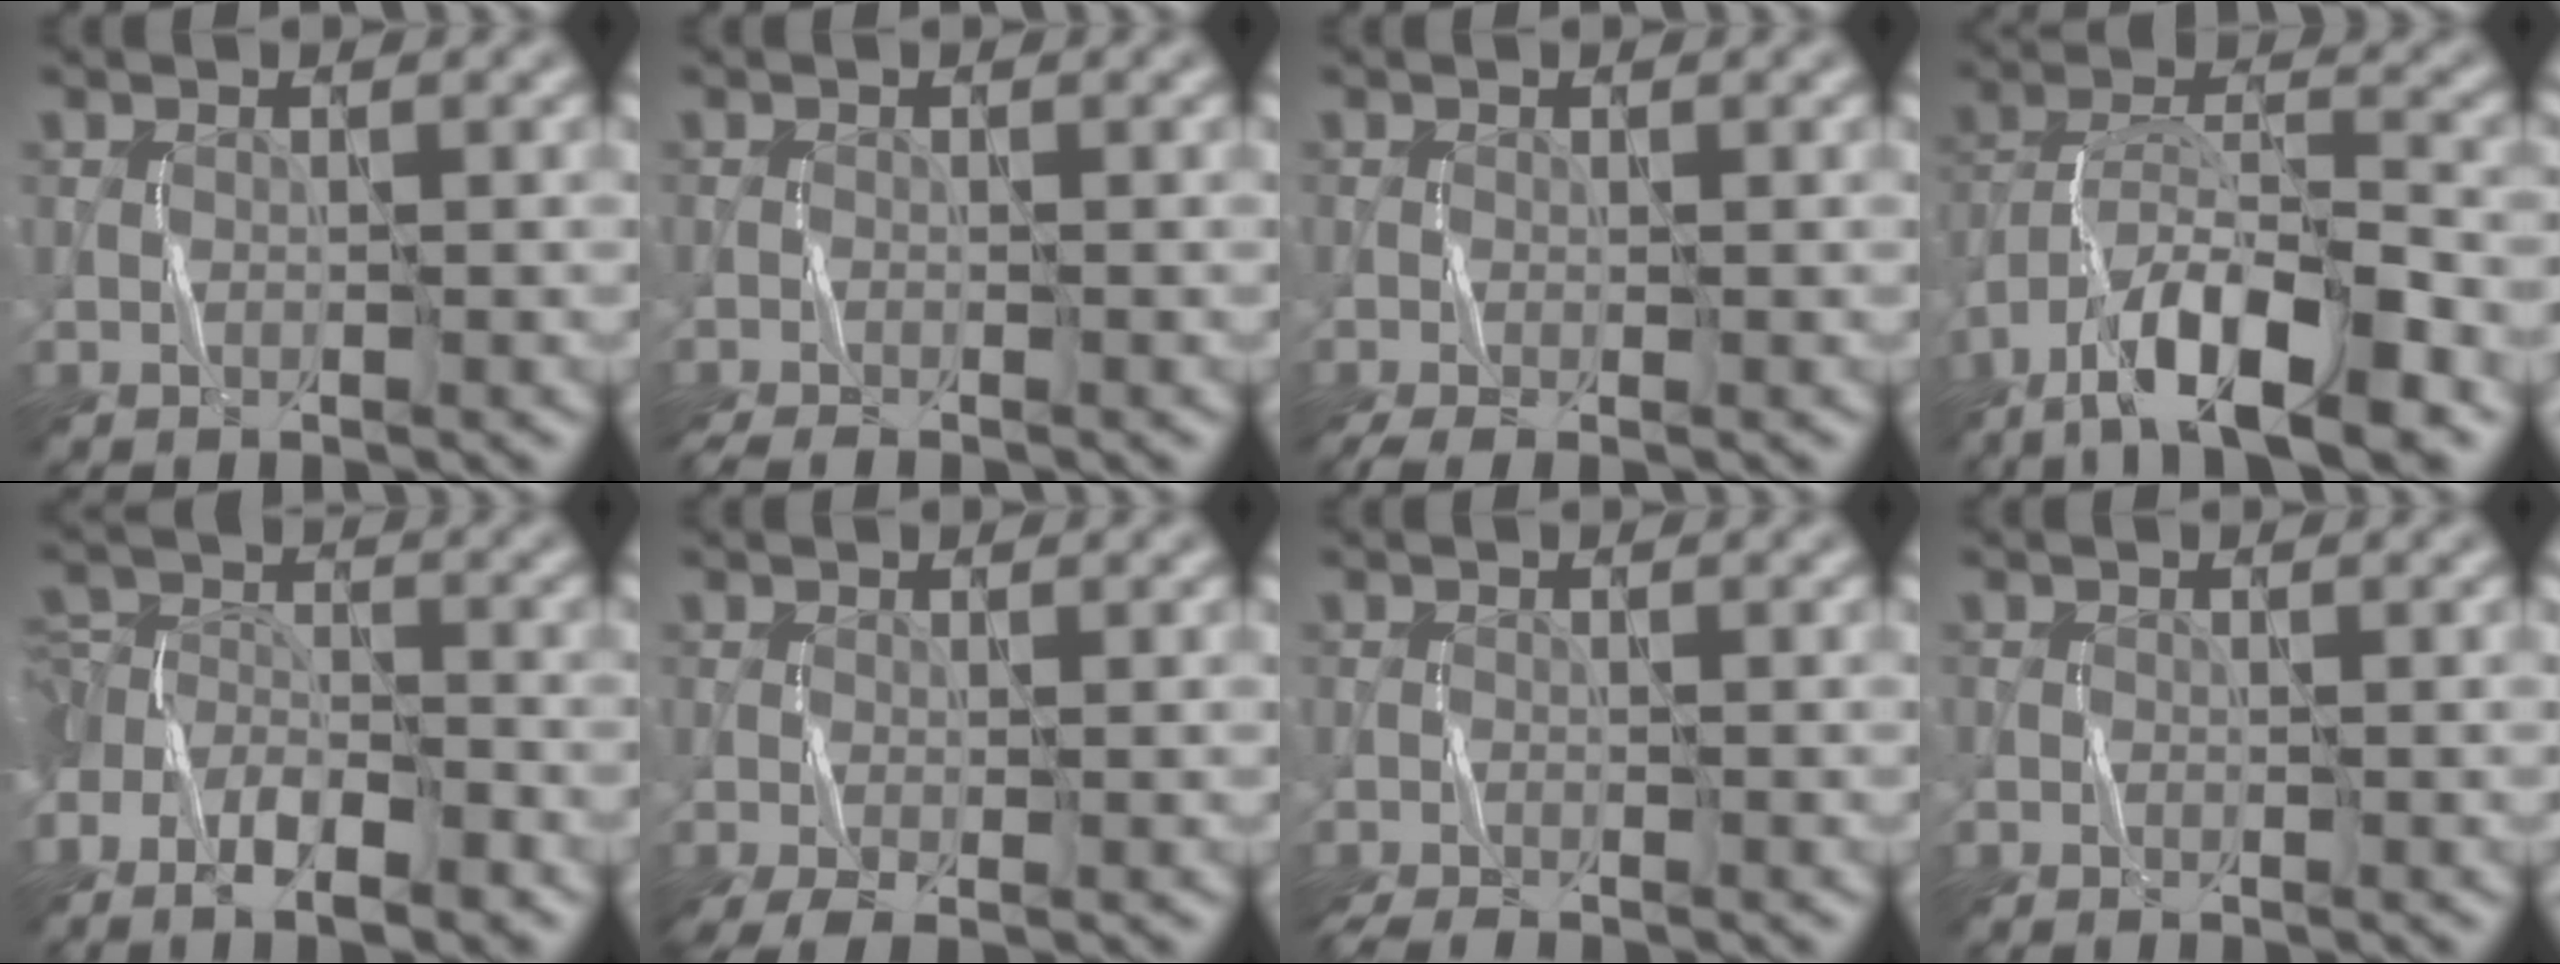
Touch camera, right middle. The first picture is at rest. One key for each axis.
{"total": 1.9, "fx": -1.7, "fy": 0.1, "fz": 0.7, "tx": -0.021, "ty": -0.003, "tz": -0.035}
{"total": 2.0, "fx": -1.4, "fy": 0.3, "fz": 1.4, "tx": -0.031, "ty": -0.005, "tz": -0.030}
{"total": 12.4, "fx": -8.3, "fy": 3.7, "fz": 8.5, "tx": -0.150, "ty": 0.011, "tz": -0.146}
{"total": 9.7, "fx": -5.7, "fy": 5.3, "fz": 5.8, "tx": -0.075, "ty": -0.013, "tz": -0.077}
{"total": 3.0, "fx": -1.8, "fy": 0.8, "fz": 2.2, "tx": -0.048, "ty": -0.009, "tz": -0.035}
{"total": 2.5, "fx": -2.4, "fy": 0.3, "fz": 0.8, "tx": -0.027, "ty": -0.007, "tz": -0.047}
{"total": 0.6, "fx": -0.5, "fy": 0.2, "fz": 0.0, "tx": 0.003, "ty": -0.001, "tz": -0.011}